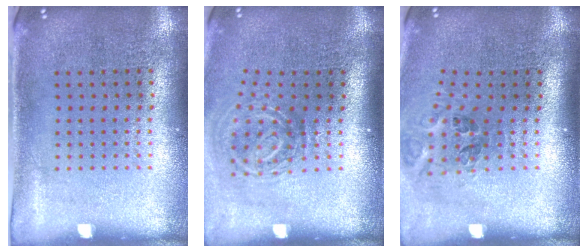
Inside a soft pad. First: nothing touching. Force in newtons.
{"total": 2.1, "press": 1.3, "slide": 1.6}
{"total": 1.2, "press": 0.9, "slide": 0.7}